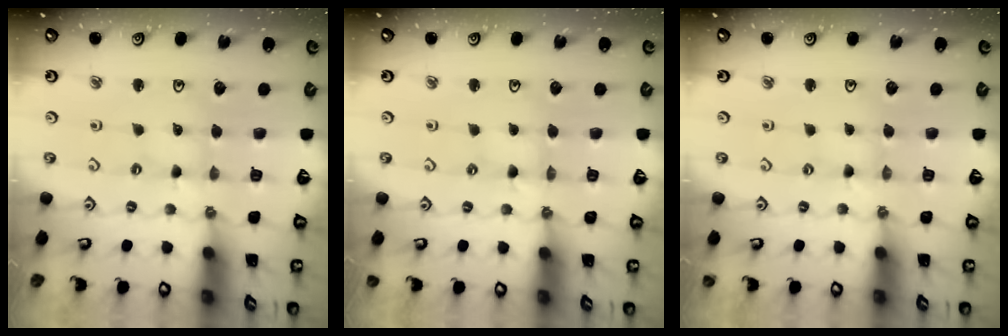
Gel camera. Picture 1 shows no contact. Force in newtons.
{"total": 0.8, "press": 0.7, "slide": 0.2}
{"total": 1.3, "press": 1.2, "slide": 0.2}